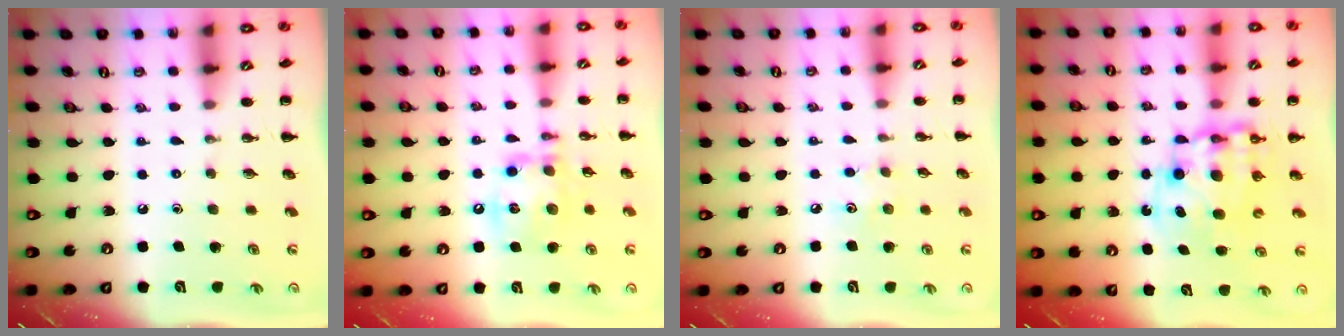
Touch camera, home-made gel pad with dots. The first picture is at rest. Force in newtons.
{"total": 14.6, "press": 14.4, "slide": 2.4}
{"total": 4.4, "press": 4.3, "slide": 1.1}
{"total": 11.0, "press": 10.7, "slide": 2.5}